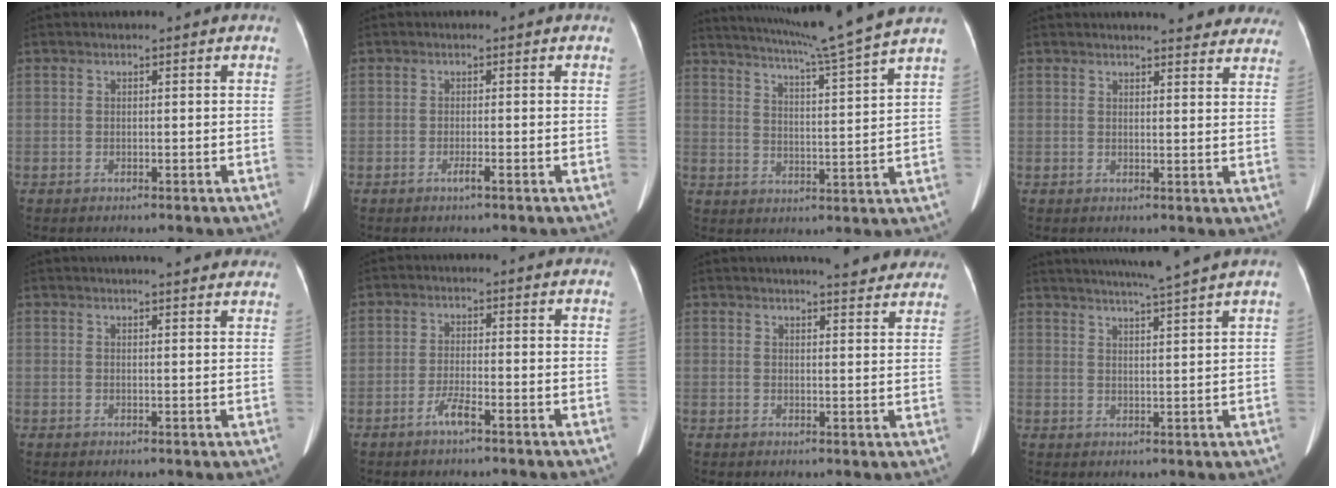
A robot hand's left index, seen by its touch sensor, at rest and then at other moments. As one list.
[{"total": 1.1, "force": [-0.8, -0.2, 0.8], "torque": [-0.019, -0.002, -0.015]}, {"total": 16.0, "force": [13.8, -2.6, 7.6], "torque": [-0.133, -0.028, 0.190]}, {"total": 13.4, "force": [12.3, 2.8, 4.5], "torque": [-0.024, -0.012, 0.118]}, {"total": 10.2, "force": [9.0, 1.8, 4.5], "torque": [-0.044, 0.010, 0.091]}, {"total": 2.9, "force": [-2.0, 0.1, 2.1], "torque": [-0.048, -0.005, -0.042]}, {"total": 11.1, "force": [10.1, 1.9, 4.4], "torque": [-0.037, -0.006, 0.098]}, {"total": 10.0, "force": [8.8, -2.0, 4.4], "torque": [-0.072, -0.003, 0.121]}]